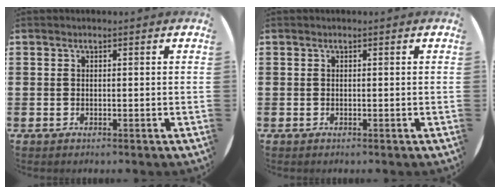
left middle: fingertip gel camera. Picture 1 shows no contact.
{"total": 0.0}